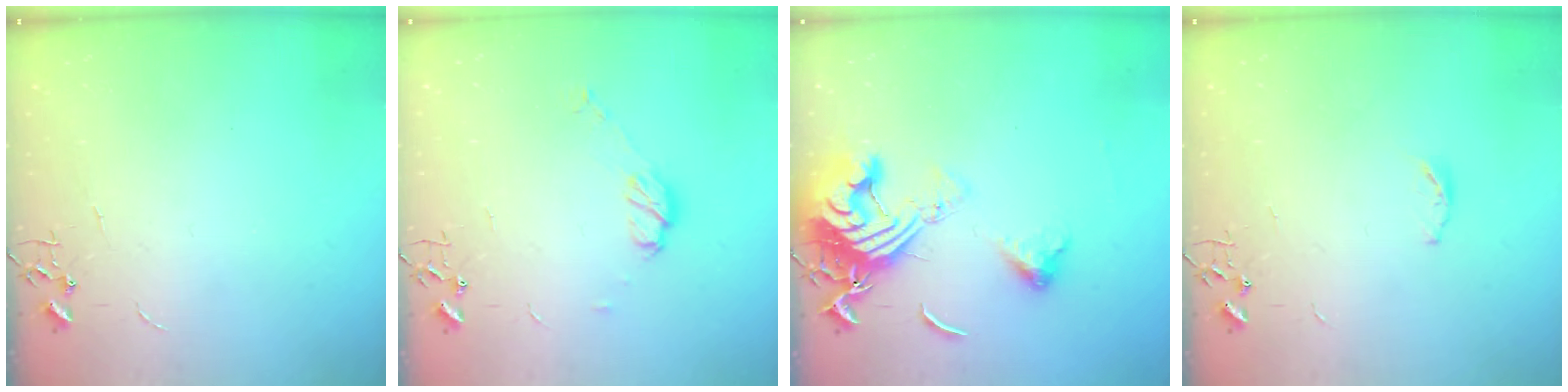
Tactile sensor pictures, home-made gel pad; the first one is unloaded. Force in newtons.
{"total": 7.6, "press": 7.6, "slide": 0.3}
{"total": 17.4, "press": 17.3, "slide": 2.0}
{"total": 3.8, "press": 3.8, "slide": 0.6}